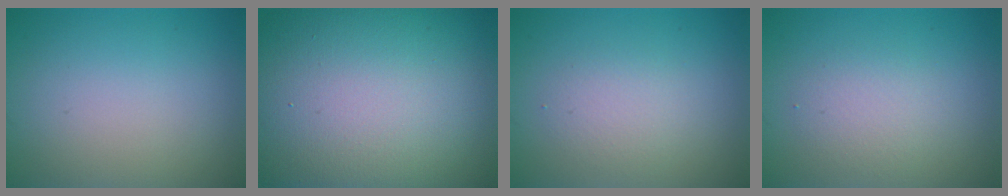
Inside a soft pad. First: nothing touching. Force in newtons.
{"total": 22.5, "press": 22.4, "slide": 1.6}
{"total": 2.2, "press": 2.2, "slide": 0.1}
{"total": 2.2, "press": 2.2, "slide": 0.1}